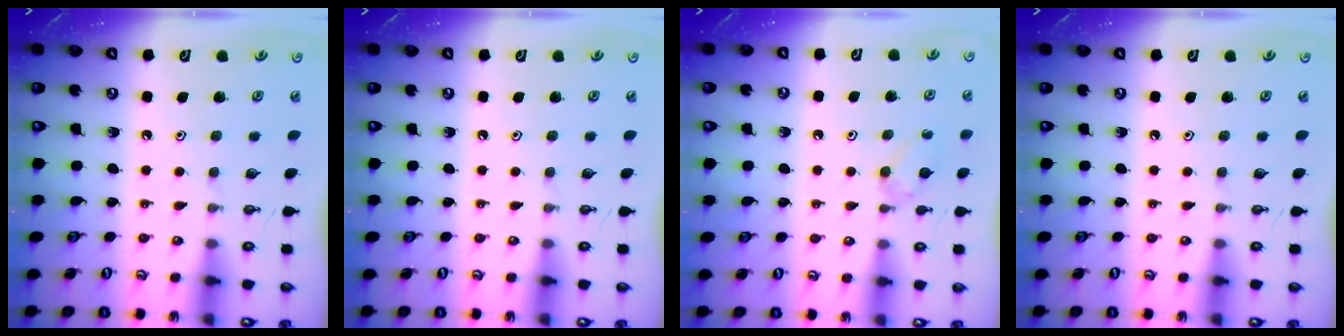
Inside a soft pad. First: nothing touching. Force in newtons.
{"total": 0.0}
{"total": 5.7, "press": 5.7, "slide": 0.9}
{"total": 0.0}